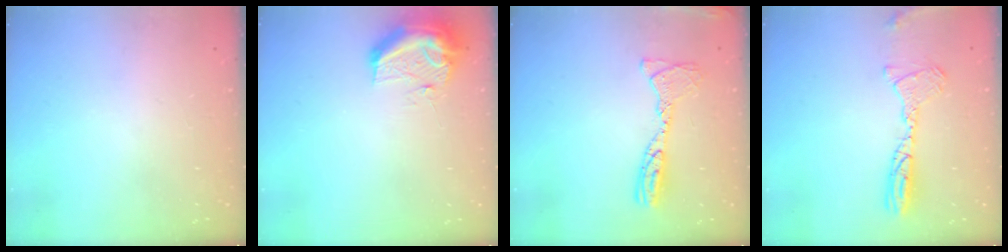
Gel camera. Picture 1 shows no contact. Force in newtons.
{"total": 11.7, "press": 11.7, "slide": 1.3}
{"total": 12.2, "press": 12.1, "slide": 1.3}
{"total": 13.0, "press": 12.6, "slide": 3.3}